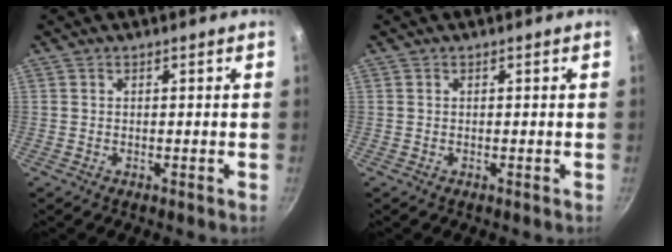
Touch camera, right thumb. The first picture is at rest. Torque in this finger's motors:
{"motor_torque": [-0.13, -0.13, 0.09, -0.04, 0.00]}